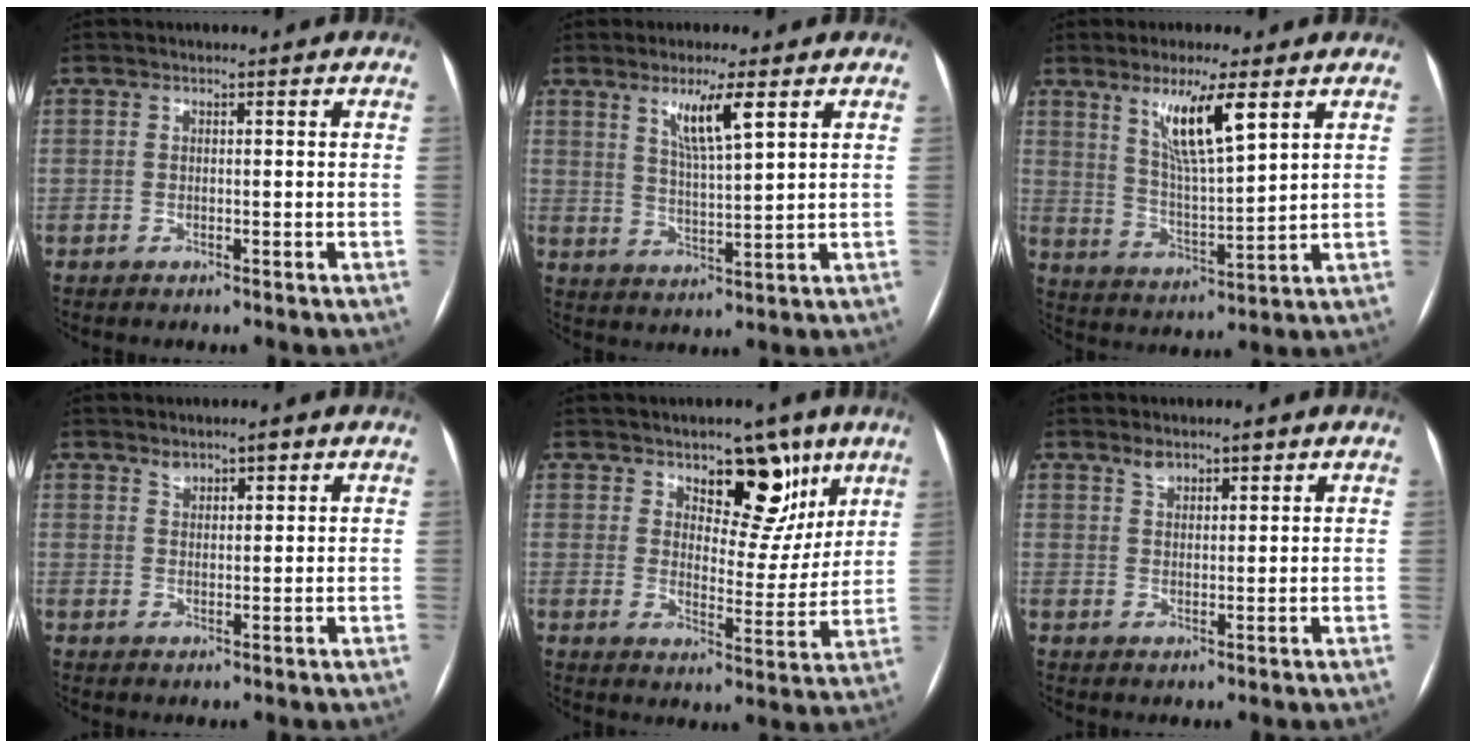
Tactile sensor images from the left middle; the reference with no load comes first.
{"total": 6.5, "force": [3.5, 0.2, 5.5], "torque": [-0.103, -0.008, 0.066]}
{"total": 9.6, "force": [5.2, 0.8, 8.1], "torque": [-0.152, -0.010, 0.099]}
{"total": 2.5, "force": [1.9, 1.0, 1.3], "torque": [-0.023, 0.002, 0.034]}
{"total": 9.9, "force": [6.5, 4.9, 5.6], "torque": [-0.063, -0.003, 0.100]}
{"total": 2.8, "force": [2.2, 1.2, 1.2], "torque": [-0.025, 0.005, 0.040]}